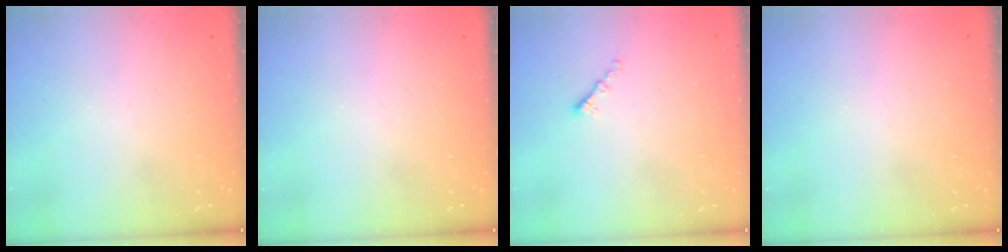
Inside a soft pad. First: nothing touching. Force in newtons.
{"total": 0.0}
{"total": 0.8, "press": 0.8, "slide": 0.2}
{"total": 0.0}